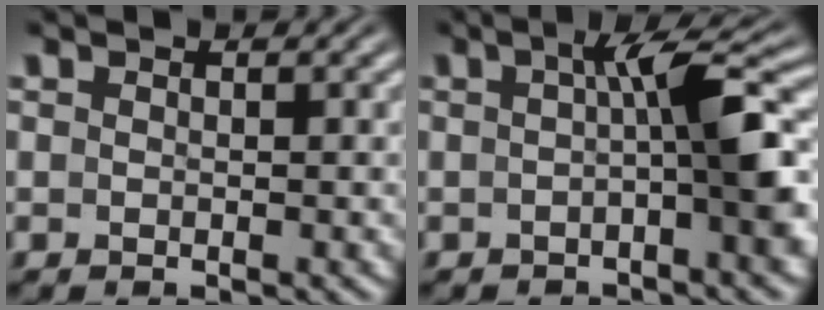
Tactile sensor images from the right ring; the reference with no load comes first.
{"total": 5.5, "force": [-0.4, 0.4, 5.5], "torque": [-0.080, 0.010, -0.006]}